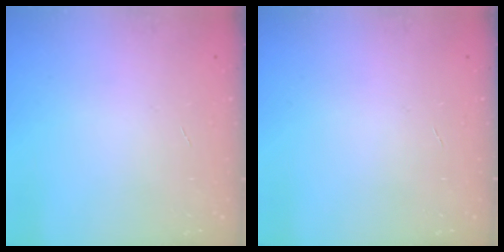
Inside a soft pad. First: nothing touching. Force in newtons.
{"total": 0.0}